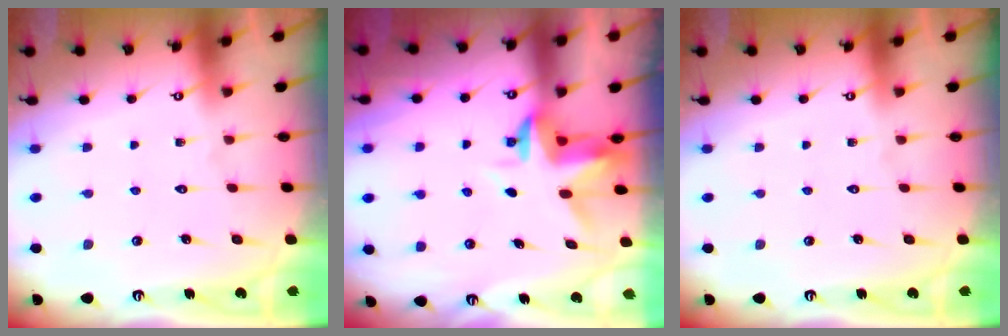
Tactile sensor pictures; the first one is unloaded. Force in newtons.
{"total": 3.4, "press": 3.4, "slide": 0.6}
{"total": 0.0}